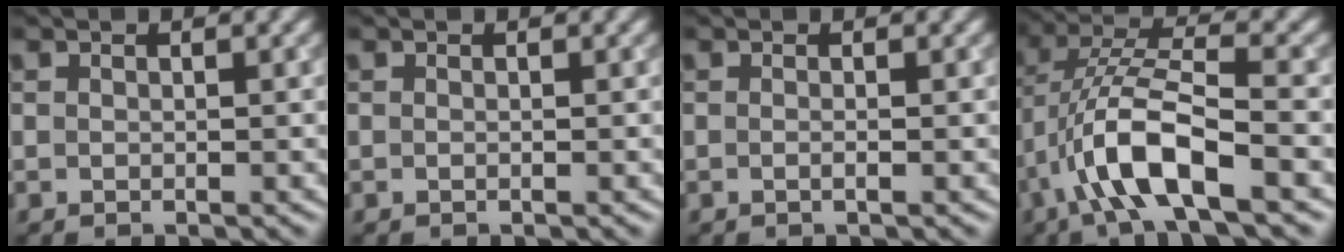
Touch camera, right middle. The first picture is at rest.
{"total": 0.0}
{"total": 0.8, "force": [-0.1, 0.3, 0.8], "torque": [-0.011, -0.006, -0.007]}
{"total": 8.0, "force": [-3.6, 2.2, 6.9], "torque": [-0.136, 0.010, -0.074]}